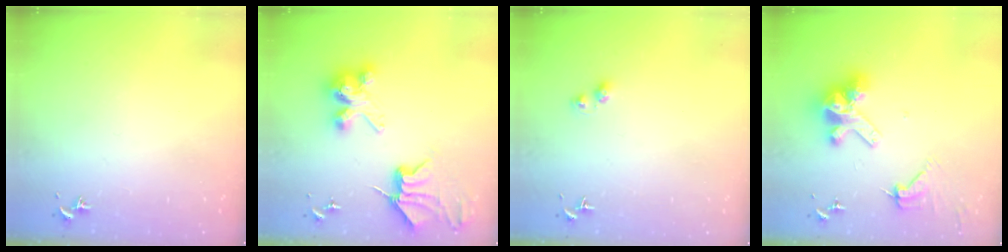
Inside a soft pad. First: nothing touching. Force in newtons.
{"total": 10.0, "press": 9.9, "slide": 1.2}
{"total": 4.4, "press": 4.4, "slide": 0.3}
{"total": 13.2, "press": 13.1, "slide": 1.5}